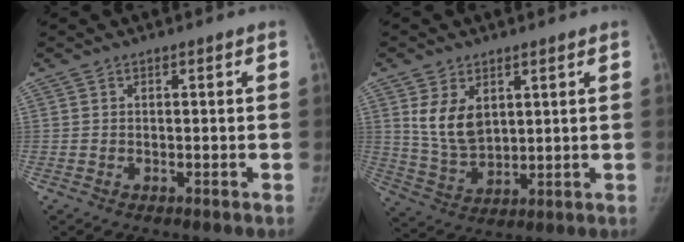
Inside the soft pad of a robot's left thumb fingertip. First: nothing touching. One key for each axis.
{"total": 8.8, "fx": 3.3, "fy": 5.6, "fz": 5.9, "tx": -0.092, "ty": -0.021, "tz": 0.079}